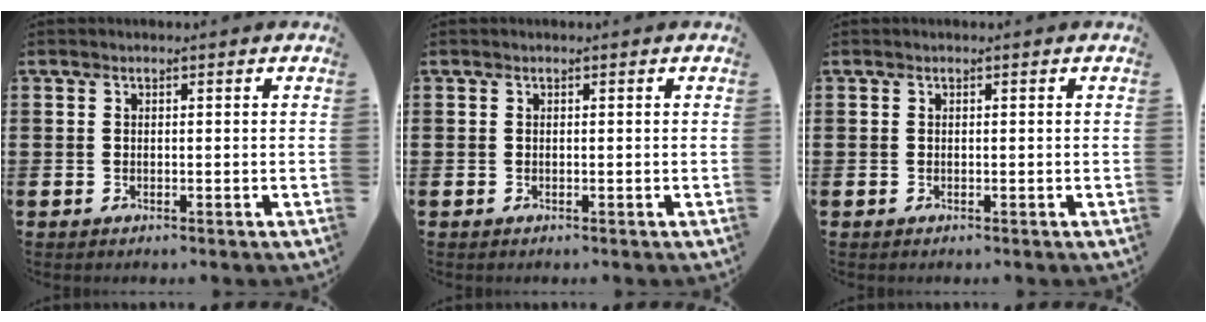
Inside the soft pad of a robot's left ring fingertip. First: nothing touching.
{"total": 0.0}
{"total": 0.0}